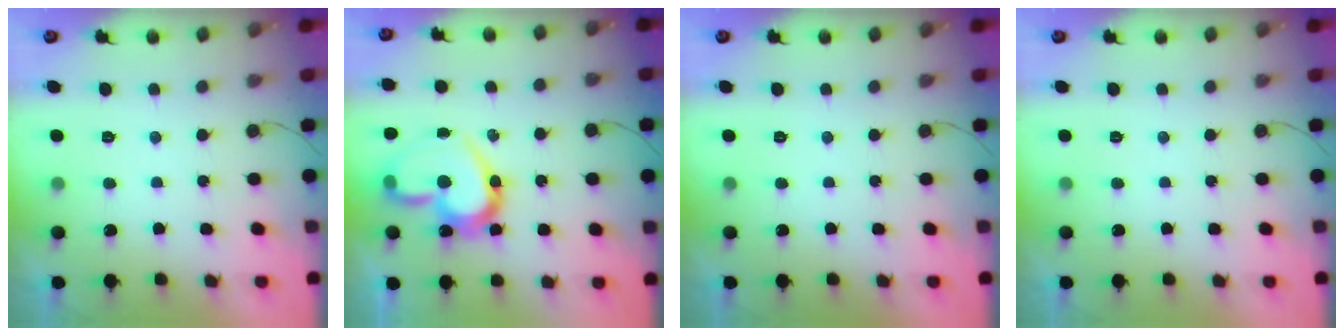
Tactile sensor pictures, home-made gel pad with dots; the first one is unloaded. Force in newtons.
{"total": 19.8, "press": 19.7, "slide": 1.7}
{"total": 0.0}
{"total": 0.0}